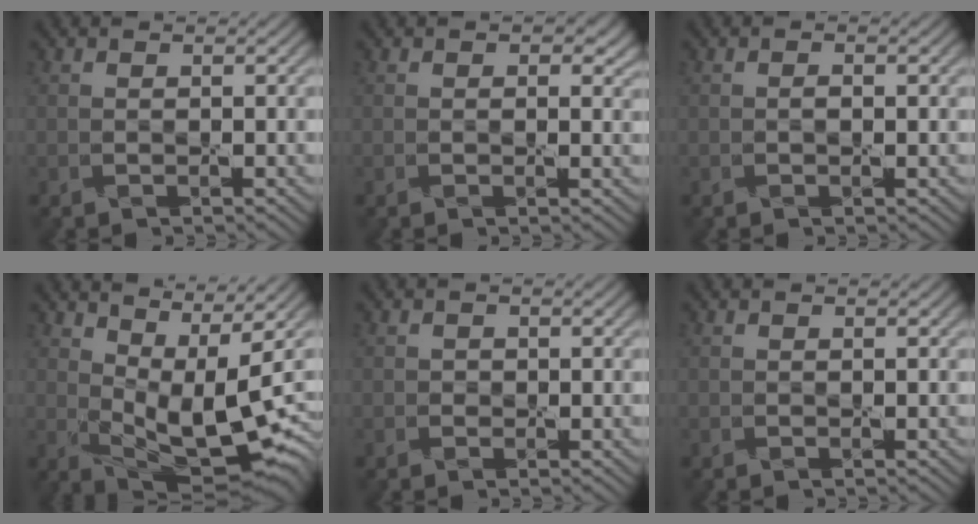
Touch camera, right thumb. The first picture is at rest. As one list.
[{"total": 1.5, "force": [0.6, 0.7, 1.2], "torque": [-0.013, -0.004, 0.011]}, {"total": 0.5, "force": [0.0, 0.2, 0.5], "torque": [-0.006, 0.001, 0.002]}, {"total": 10.9, "force": [3.1, 4.1, 9.6], "torque": [-0.167, -0.004, 0.068]}, {"total": 0.7, "force": [-0.3, 0.7, 0.0], "torque": [0.005, -0.003, -0.005]}, {"total": 0.0}]